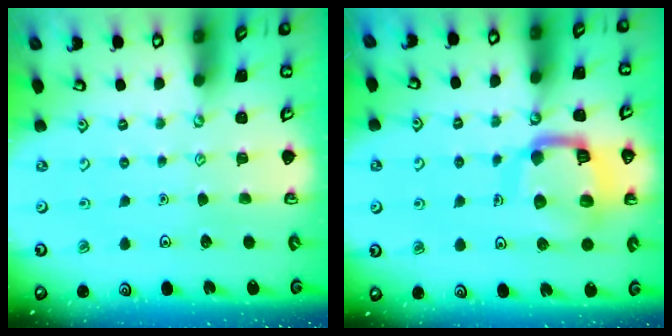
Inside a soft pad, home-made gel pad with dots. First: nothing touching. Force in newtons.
{"total": 15.2, "press": 15.2, "slide": 1.5}